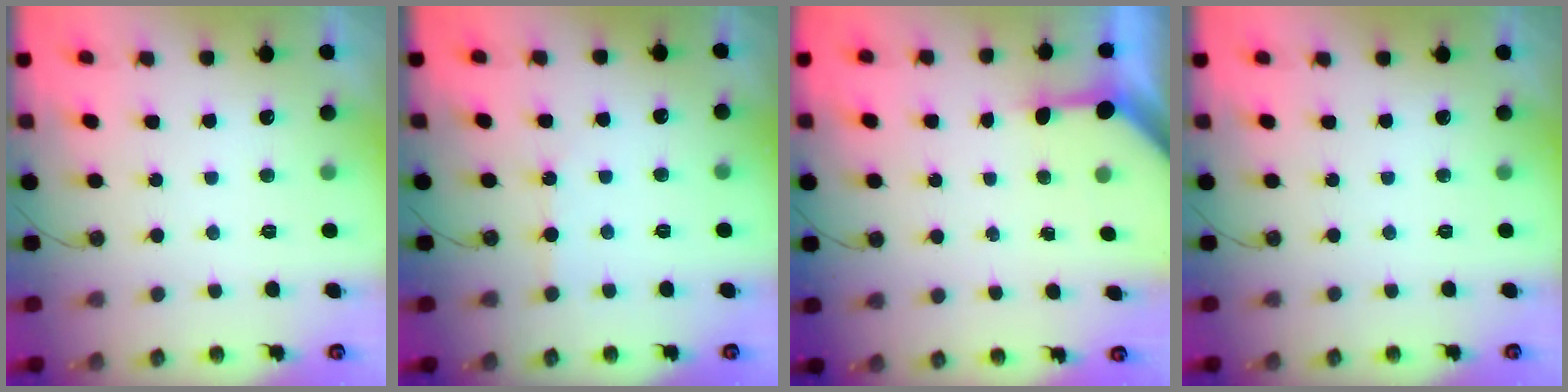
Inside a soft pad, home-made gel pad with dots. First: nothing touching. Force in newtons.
{"total": 2.8, "press": 2.8, "slide": 0.4}
{"total": 3.3, "press": 3.2, "slide": 0.3}
{"total": 0.0}